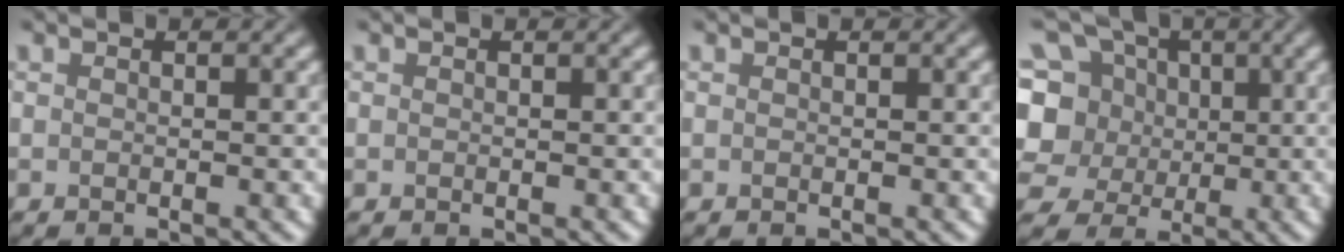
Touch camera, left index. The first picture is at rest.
{"total": 0.0}
{"total": 0.0}
{"total": 9.6, "force": [2.1, 8.2, 4.4], "torque": [-0.116, 0.036, 0.006]}